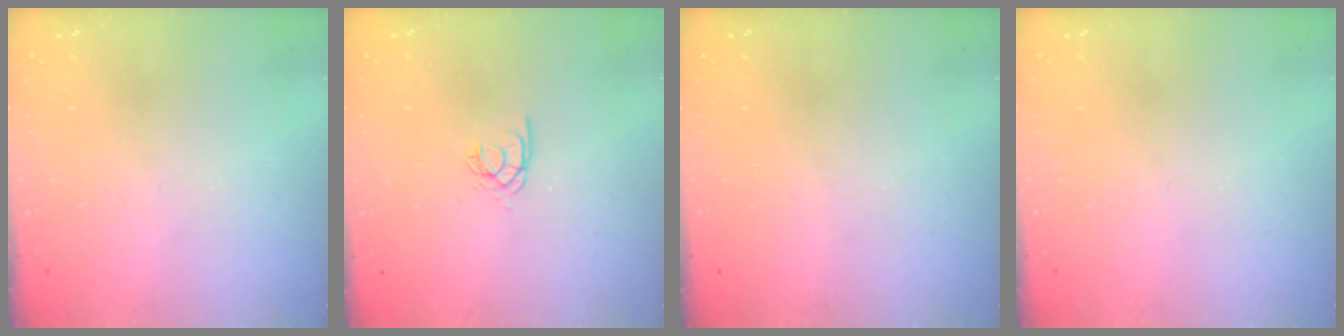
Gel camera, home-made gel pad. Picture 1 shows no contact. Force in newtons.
{"total": 2.5, "press": 2.5, "slide": 0.1}
{"total": 0.0}
{"total": 0.0}